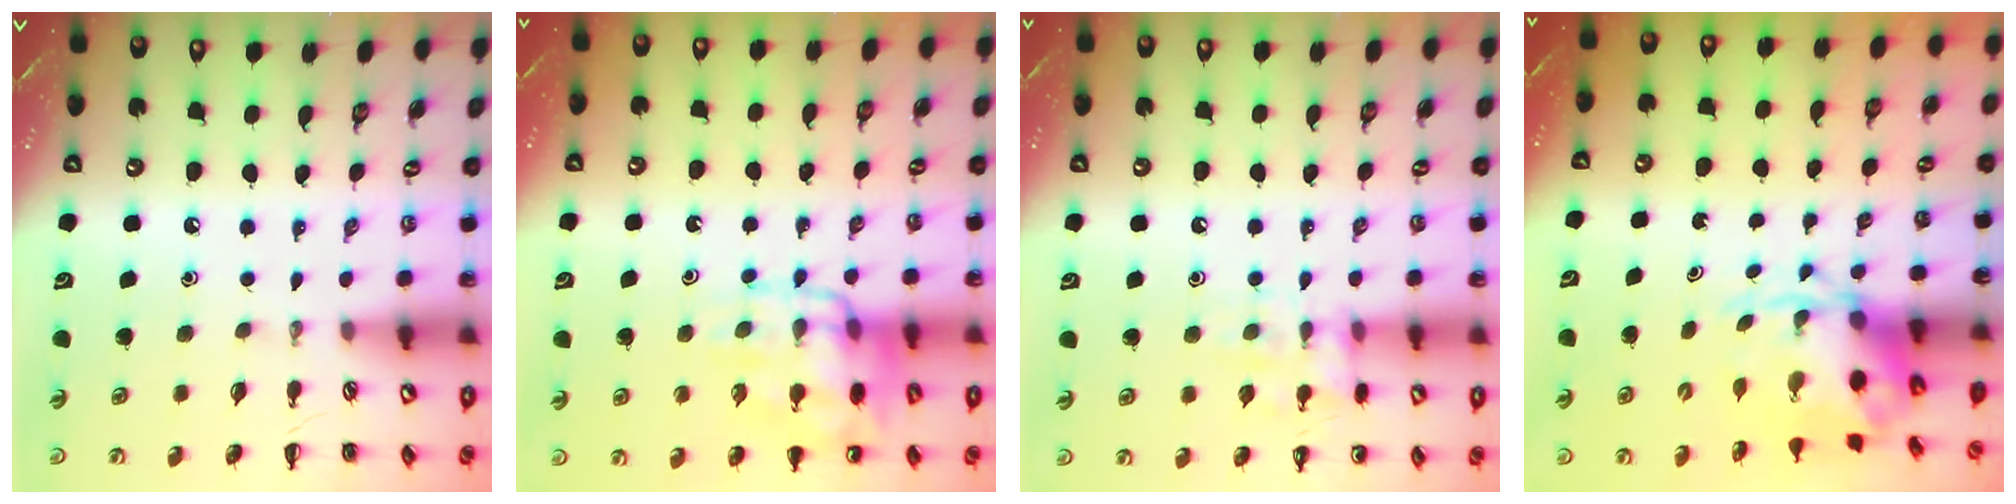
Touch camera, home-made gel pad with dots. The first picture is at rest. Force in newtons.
{"total": 14.7, "press": 14.5, "slide": 2.3}
{"total": 10.6, "press": 10.6, "slide": 0.6}
{"total": 4.5, "press": 4.4, "slide": 1.1}